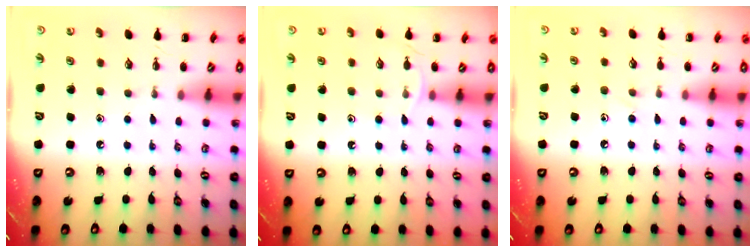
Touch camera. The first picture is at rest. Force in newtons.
{"total": 5.7, "press": 5.4, "slide": 1.8}
{"total": 6.0, "press": 5.6, "slide": 2.1}